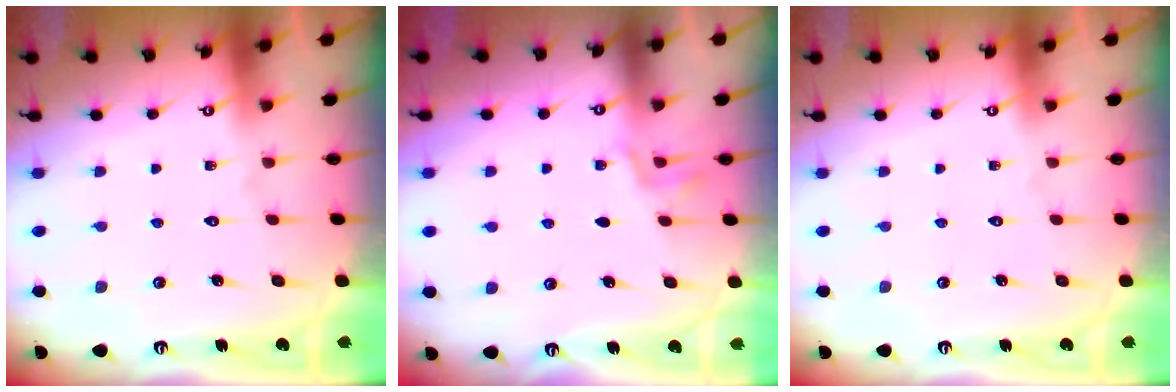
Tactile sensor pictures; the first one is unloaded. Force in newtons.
{"total": 1.8, "press": 0.9, "slide": 1.5}
{"total": 0.0}